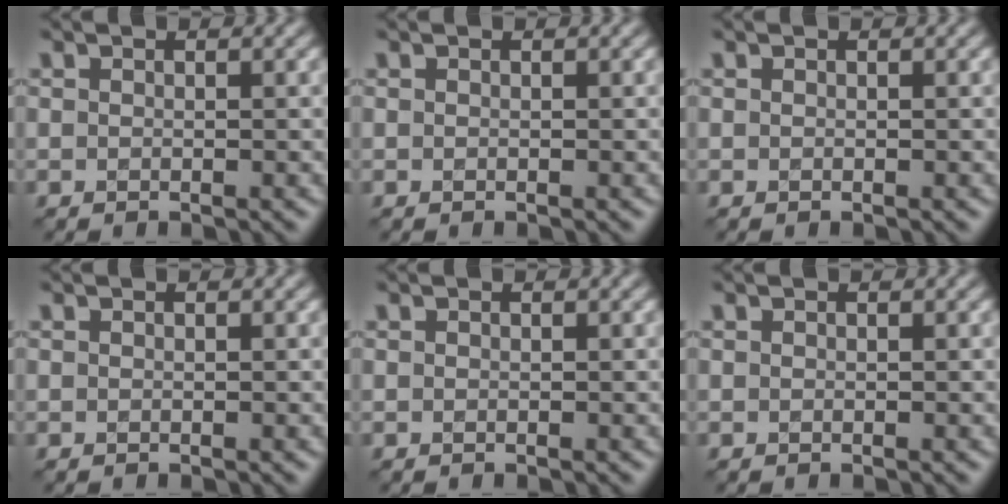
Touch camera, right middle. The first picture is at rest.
{"total": 0.0}
{"total": 0.0}
{"total": 0.0}
{"total": 0.0}
{"total": 0.0}